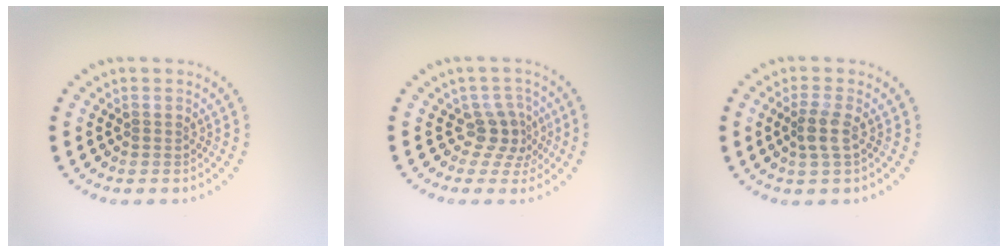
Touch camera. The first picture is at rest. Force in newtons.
{"total": 2.6, "press": 1.9, "slide": 1.8}
{"total": 2.1, "press": 1.6, "slide": 1.3}